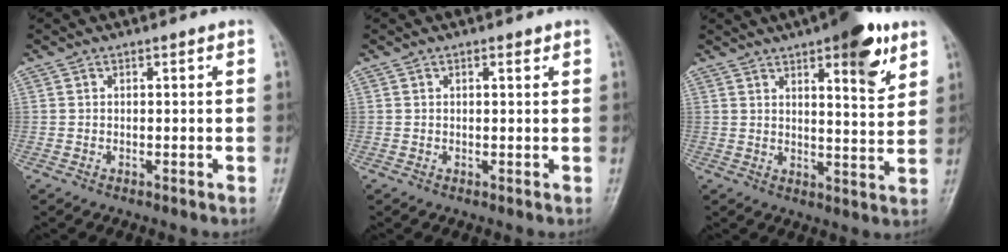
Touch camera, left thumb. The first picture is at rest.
{"total": 1.0, "force": [0.6, 0.4, 0.7], "torque": [-0.008, 0.000, 0.007]}
{"total": 12.2, "force": [6.9, 3.6, 9.4], "torque": [-0.102, -0.032, 0.091]}